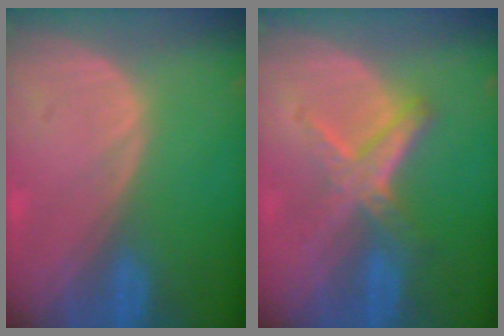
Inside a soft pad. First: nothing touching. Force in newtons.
{"total": 5.6, "press": 5.4, "slide": 1.8}